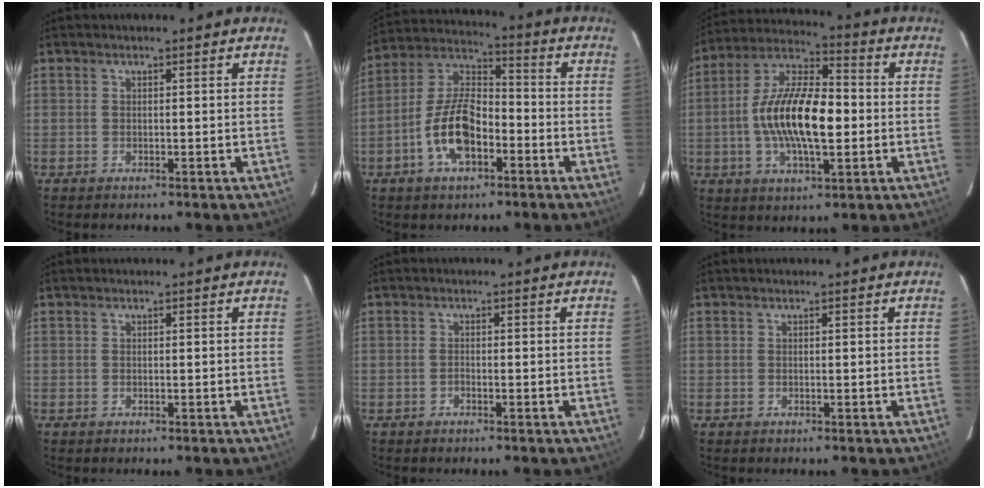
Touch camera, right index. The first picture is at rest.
{"total": 12.6, "force": [-5.0, 6.4, 9.7], "torque": [-0.198, 0.016, -0.089]}
{"total": 16.5, "force": [-1.7, 6.4, 15.1], "torque": [-0.287, 0.009, -0.036]}
{"total": 0.0}
{"total": 0.7, "force": [-0.6, 0.5, 0.2], "torque": [-0.003, 0.002, -0.011]}
{"total": 0.0}